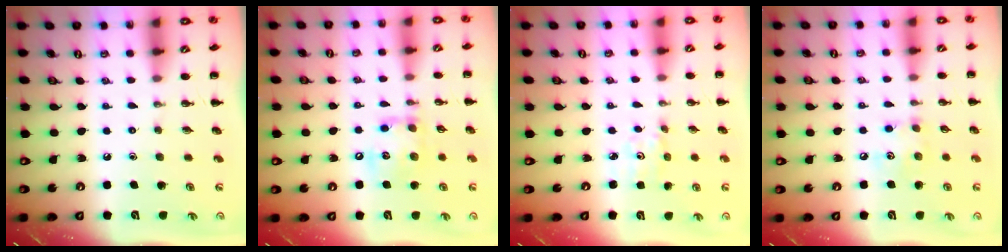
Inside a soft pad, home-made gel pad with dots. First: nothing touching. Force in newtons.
{"total": 12.3, "press": 12.2, "slide": 1.9}
{"total": 1.6, "press": 1.5, "slide": 0.3}
{"total": 5.0, "press": 5.0, "slide": 0.5}